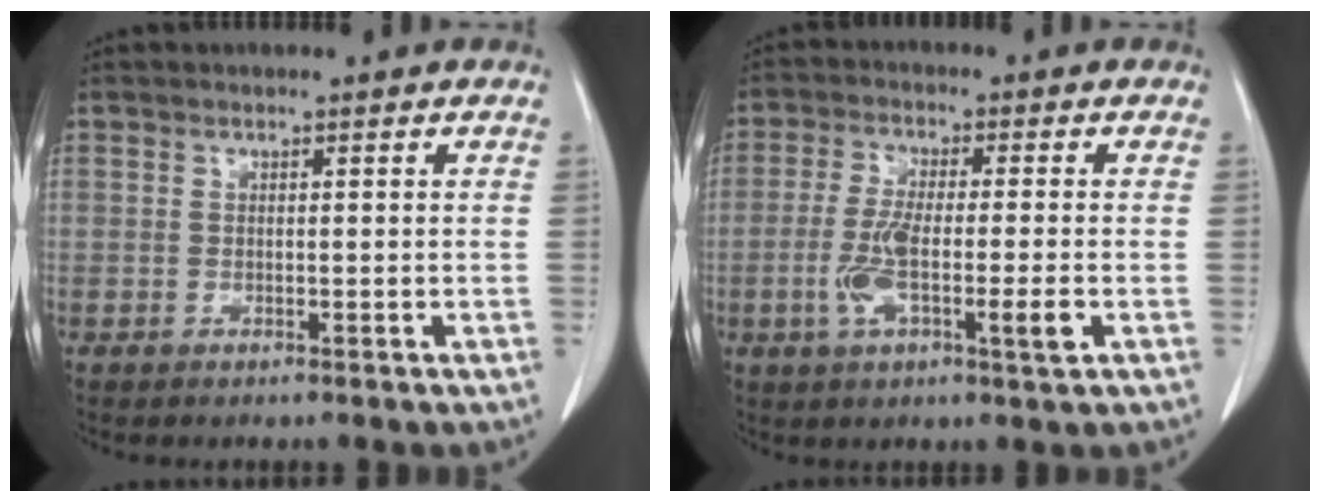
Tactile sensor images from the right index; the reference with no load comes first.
{"total": 8.4, "force": [-2.1, 1.1, 8.1], "torque": [-0.150, -0.003, -0.037]}